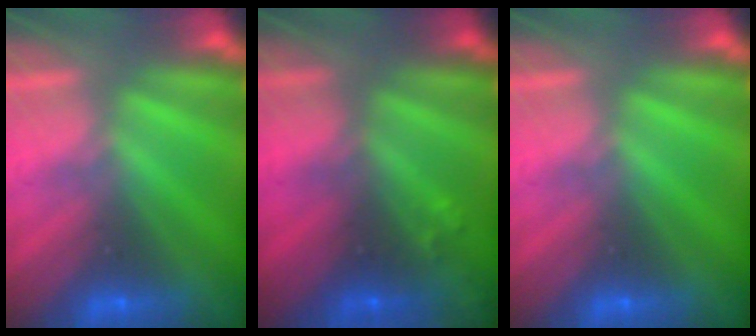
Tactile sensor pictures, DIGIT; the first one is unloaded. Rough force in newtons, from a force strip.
{"total": 7.9}
{"total": 0.0}